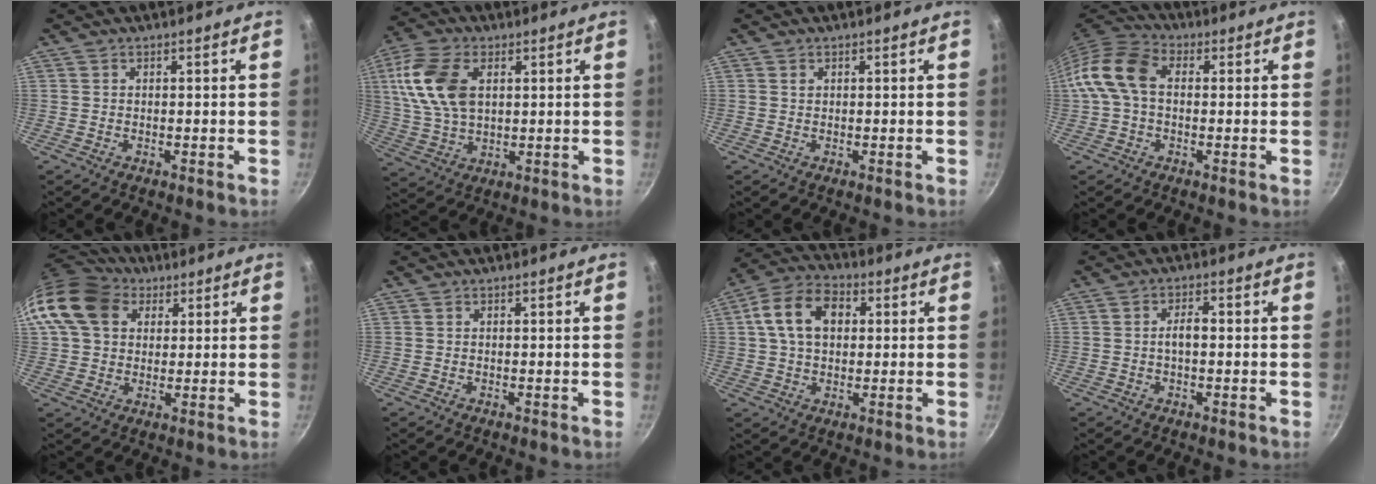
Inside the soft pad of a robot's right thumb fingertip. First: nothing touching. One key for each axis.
{"total": 13.7, "fx": 3.5, "fy": 8.3, "fz": 10.3, "tx": -0.195, "ty": -0.003, "tz": 0.068}
{"total": 0.6, "fx": 0.3, "fy": 0.4, "fz": 0.2, "tx": -0.002, "ty": -0.001, "tz": 0.005}
{"total": 10.8, "fx": 0.8, "fy": 7.3, "fz": 7.9, "tx": -0.143, "ty": 0.028, "tz": -0.006}
{"total": 15.7, "fx": 5.6, "fy": 12.0, "fz": 8.3, "tx": -0.156, "ty": 0.018, "tz": 0.090}
{"total": 0.0}
{"total": 11.8, "fx": 2.4, "fy": 8.2, "fz": 8.2, "tx": -0.126, "ty": 0.017, "tz": 0.027}
{"total": 2.9, "fx": -0.3, "fy": 1.4, "fz": 2.6, "tx": -0.041, "ty": 0.014, "tz": -0.006}